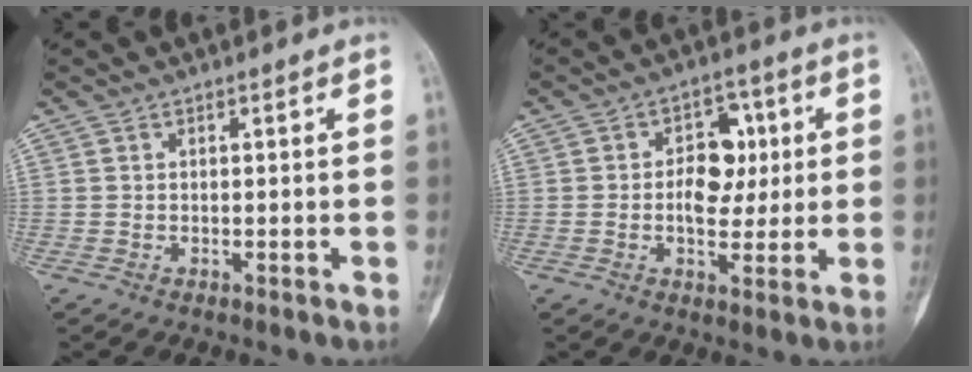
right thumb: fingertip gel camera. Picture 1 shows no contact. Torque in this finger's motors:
{"motor_torque": [-0.10, 1.33, 0.10, -0.41, 0.08]}